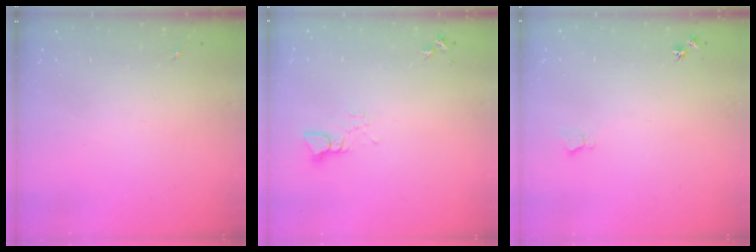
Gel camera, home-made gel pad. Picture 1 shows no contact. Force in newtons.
{"total": 3.4, "press": 3.4, "slide": 0.3}
{"total": 3.9, "press": 3.9, "slide": 0.4}